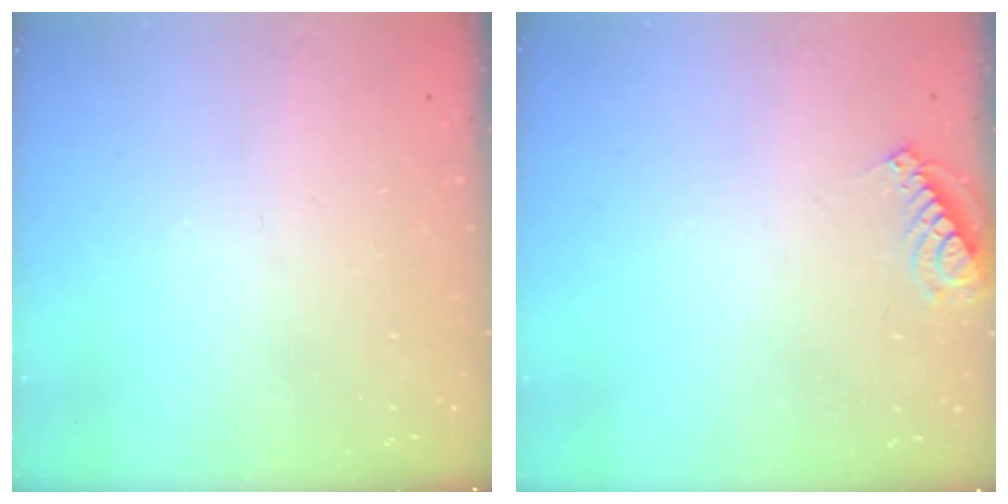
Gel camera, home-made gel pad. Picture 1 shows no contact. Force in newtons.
{"total": 6.1, "press": 6.1, "slide": 0.5}